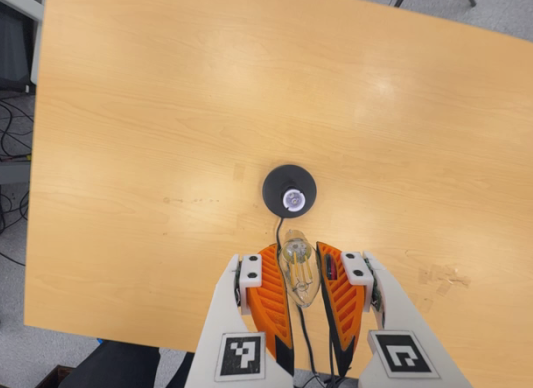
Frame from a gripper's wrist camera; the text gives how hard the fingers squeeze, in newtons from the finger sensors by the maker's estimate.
{"total": 19.0, "left": 22.4, "right": 15.7}